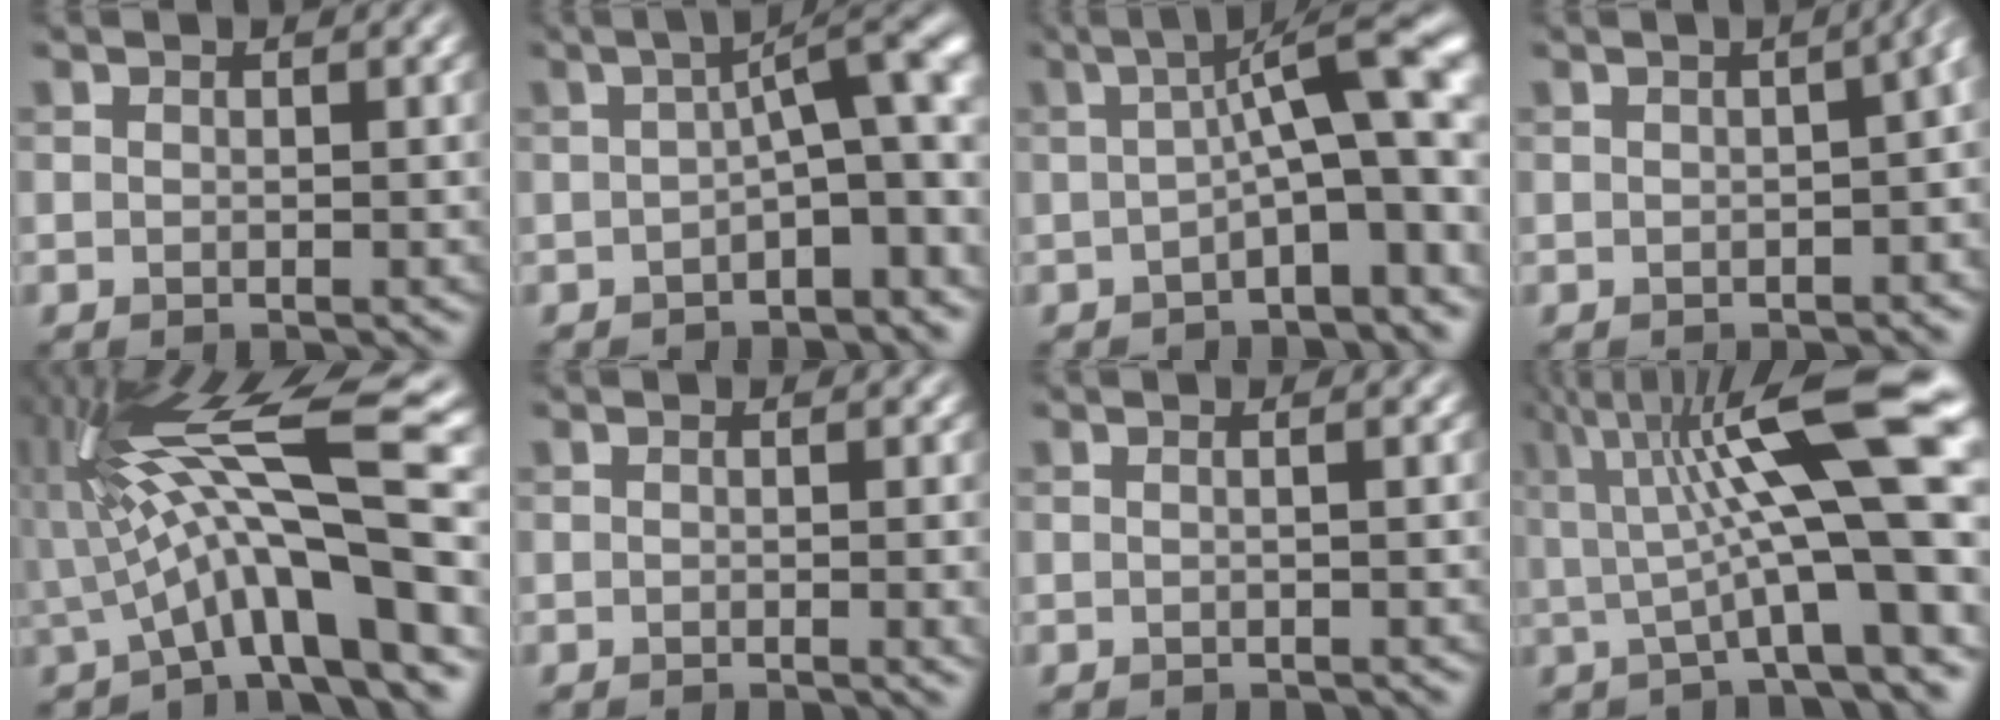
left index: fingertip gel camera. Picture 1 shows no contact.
{"total": 7.6, "force": [-0.6, 2.1, 7.2], "torque": [-0.093, 0.015, -0.017]}
{"total": 9.9, "force": [-0.5, 2.3, 9.6], "torque": [-0.123, 0.022, -0.016]}
{"total": 7.3, "force": [-0.4, 3.3, 6.5], "torque": [-0.016, 0.007, -0.009]}
{"total": 12.5, "force": [0.5, 2.8, 12.1], "torque": [-0.204, 0.015, 0.003]}
{"total": 2.5, "force": [-0.3, 0.9, 2.3], "torque": [-0.016, -0.001, -0.002]}
{"total": 1.3, "force": [0.2, 0.6, 1.1], "torque": [-0.009, -0.002, -0.011]}
{"total": 13.9, "force": [2.5, 3.1, 13.4], "torque": [-0.191, 0.013, 0.038]}